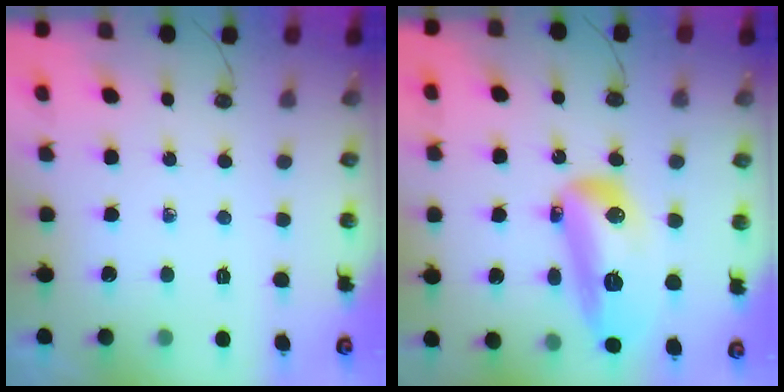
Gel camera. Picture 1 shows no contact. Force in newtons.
{"total": 17.4, "press": 17.1, "slide": 3.1}